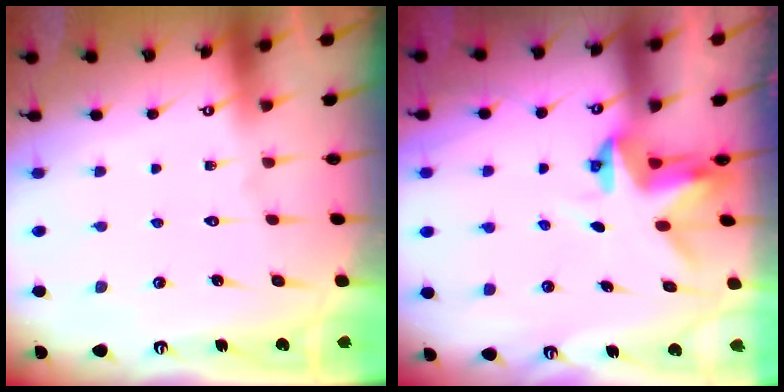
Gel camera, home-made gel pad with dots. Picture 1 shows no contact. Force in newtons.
{"total": 3.9, "press": 3.9, "slide": 0.2}